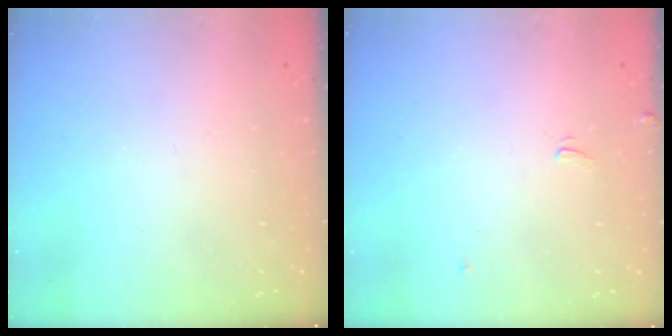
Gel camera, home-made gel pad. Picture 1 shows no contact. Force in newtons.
{"total": 2.5, "press": 2.5, "slide": 0.4}